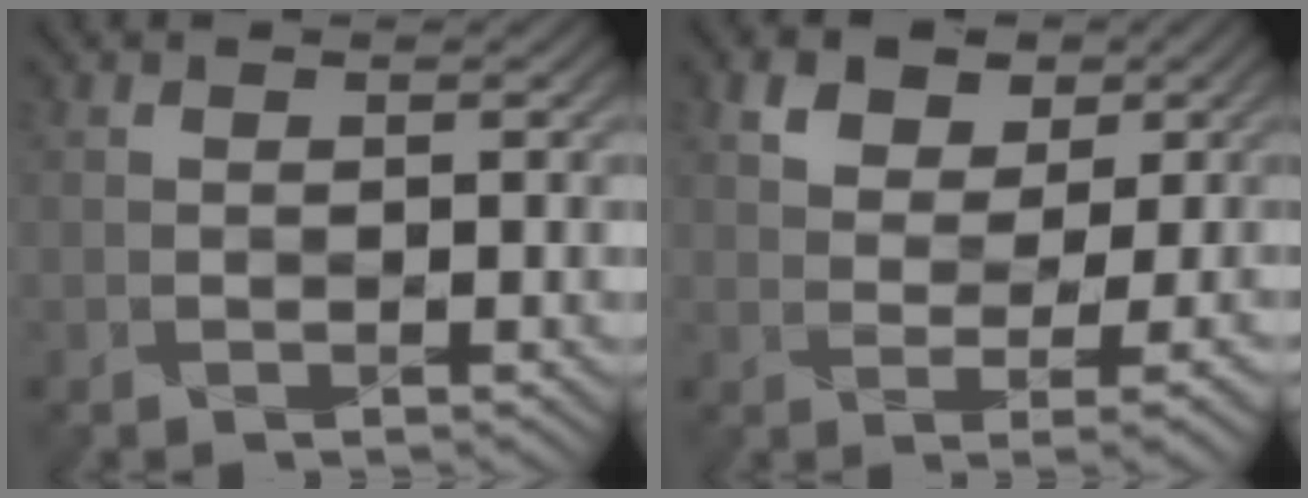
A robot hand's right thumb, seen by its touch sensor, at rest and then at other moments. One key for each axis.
{"total": 4.8, "fx": 2.2, "fy": 2.7, "fz": 3.2, "tx": -0.051, "ty": 0.006, "tz": 0.038}